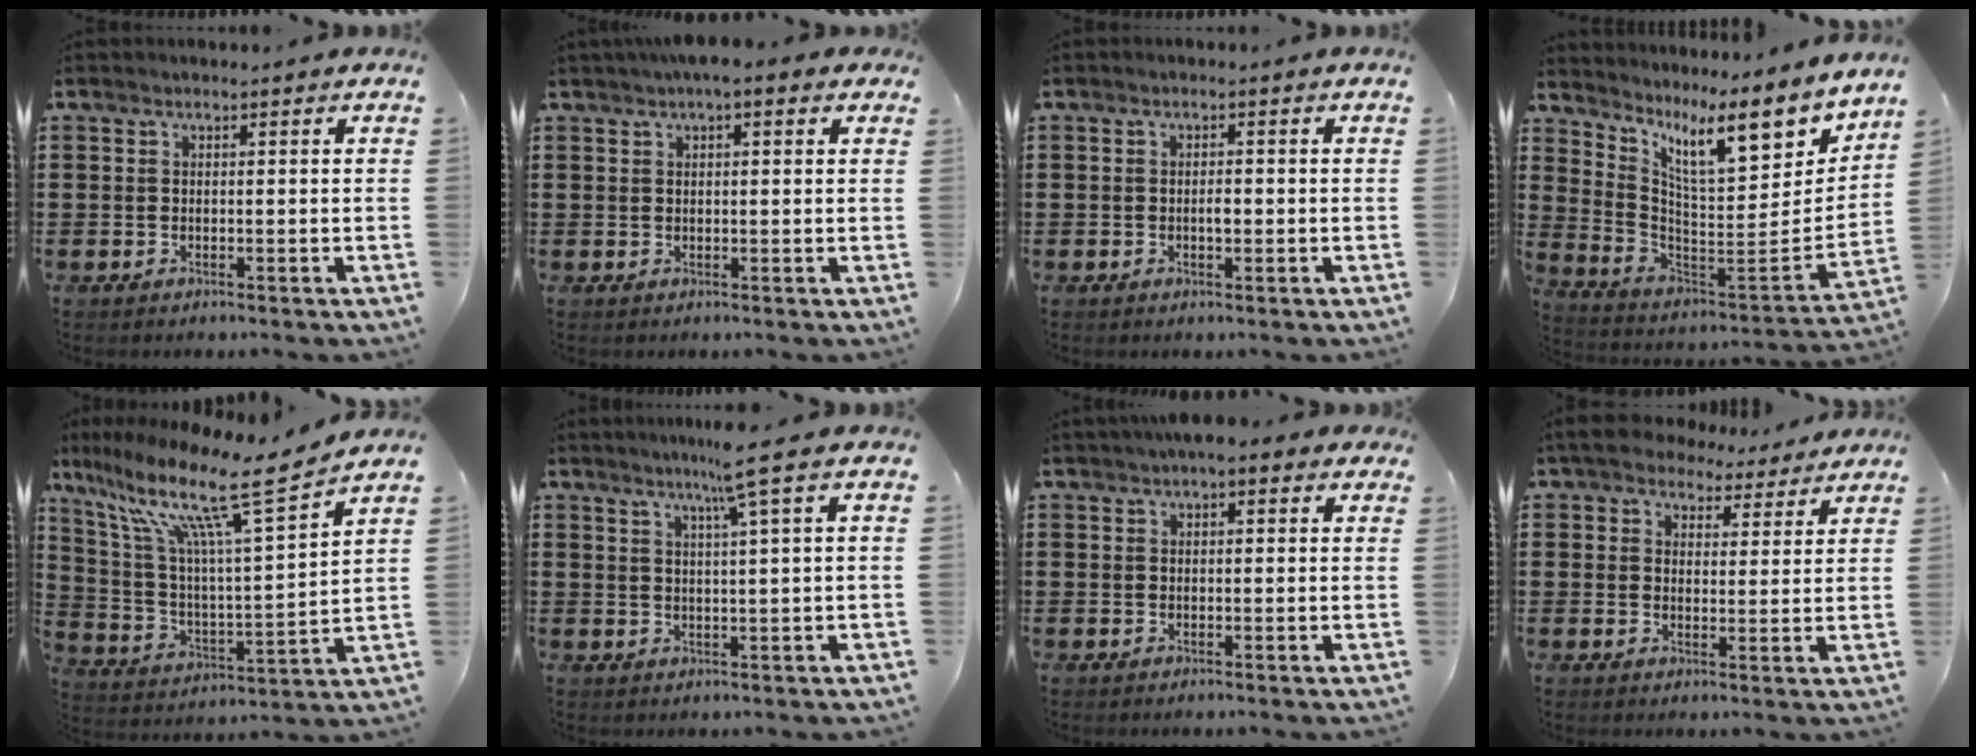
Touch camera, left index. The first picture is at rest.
{"total": 2.6, "force": [1.5, 0.9, 1.9], "torque": [-0.041, 0.007, 0.027]}
{"total": 1.6, "force": [-0.2, 0.5, 1.5], "torque": [-0.028, 0.001, -0.004]}
{"total": 11.6, "force": [6.9, 2.8, 9.0], "torque": [-0.164, -0.049, 0.108]}
{"total": 14.8, "force": [10.1, 1.5, 10.6], "torque": [-0.228, -0.058, 0.158]}
{"total": 5.8, "force": [3.4, -0.9, 4.6], "torque": [-0.095, 0.001, 0.055]}
{"total": 2.3, "force": [1.6, 0.9, 1.4], "torque": [-0.032, 0.009, 0.028]}
{"total": 5.8, "force": [5.2, 1.9, 1.5], "torque": [-0.052, -0.013, 0.096]}